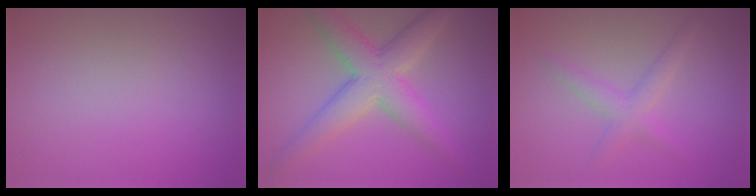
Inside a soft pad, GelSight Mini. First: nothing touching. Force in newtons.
{"total": 6.2, "press": 6.2, "slide": 0.2}
{"total": 2.1, "press": 2.1, "slide": 0.0}